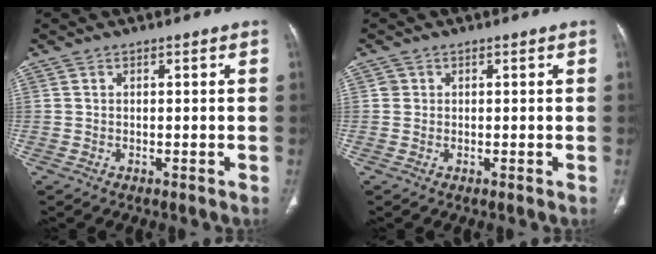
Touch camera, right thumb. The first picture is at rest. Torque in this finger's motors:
{"motor_torque": [-0.04, -0.06, 0.27, 0.20, -0.01]}